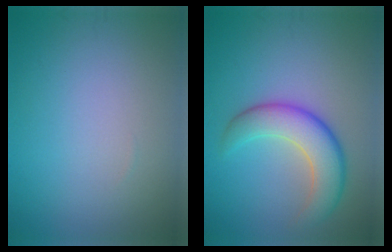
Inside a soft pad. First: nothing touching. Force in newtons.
{"total": 5.7, "press": 5.7, "slide": 0.3}